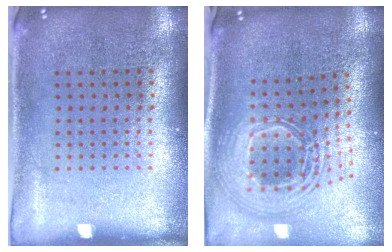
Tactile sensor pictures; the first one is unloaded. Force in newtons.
{"total": 2.5, "press": 1.9, "slide": 1.7}